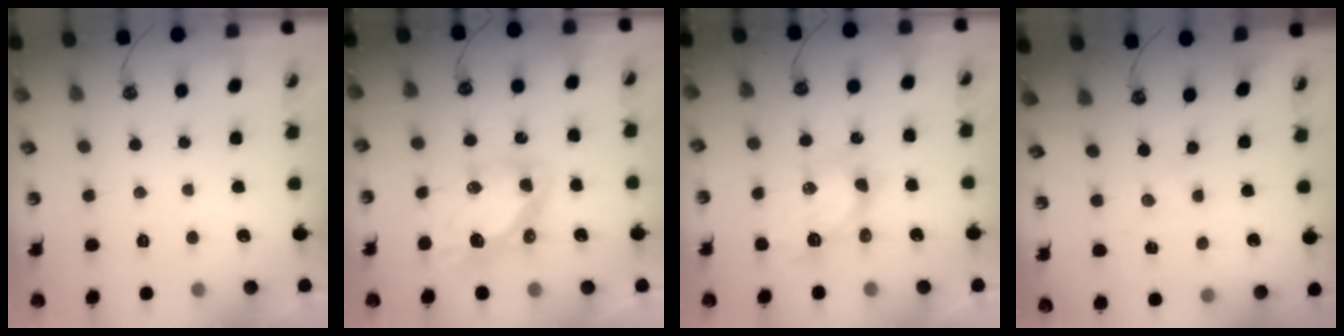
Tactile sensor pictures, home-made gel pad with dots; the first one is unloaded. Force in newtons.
{"total": 12.2, "press": 12.1, "slide": 1.5}
{"total": 7.6, "press": 7.5, "slide": 0.6}
{"total": 0.0}